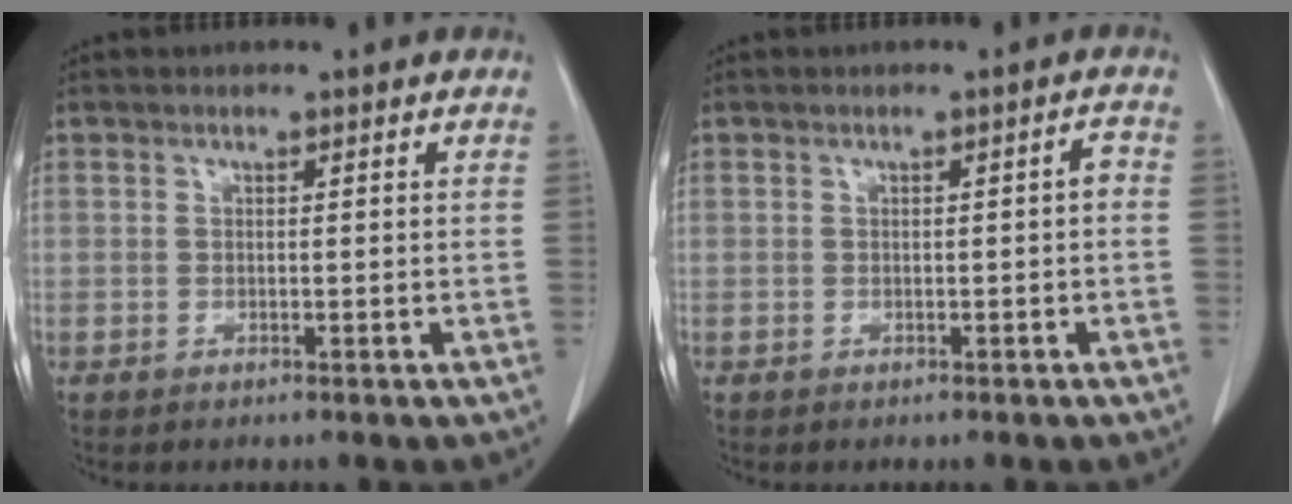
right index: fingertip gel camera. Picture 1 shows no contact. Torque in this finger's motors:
{"motor_torque": [0.21, -0.14, -0.01, 0.01]}